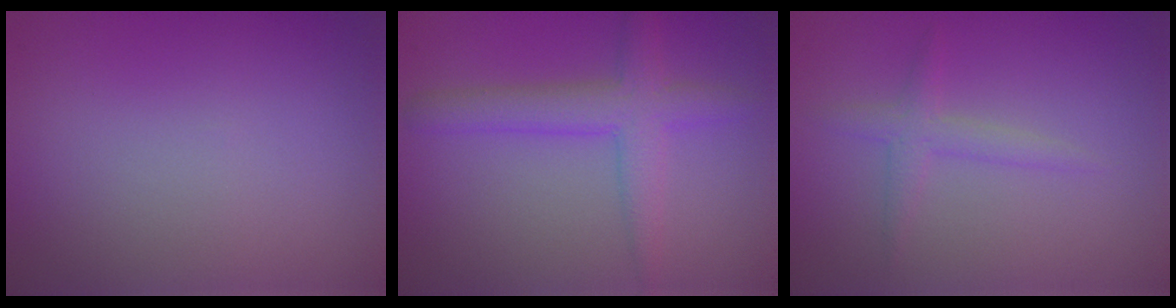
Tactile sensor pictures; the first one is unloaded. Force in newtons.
{"total": 4.0, "press": 4.0, "slide": 0.1}
{"total": 1.7, "press": 1.7, "slide": 0.1}